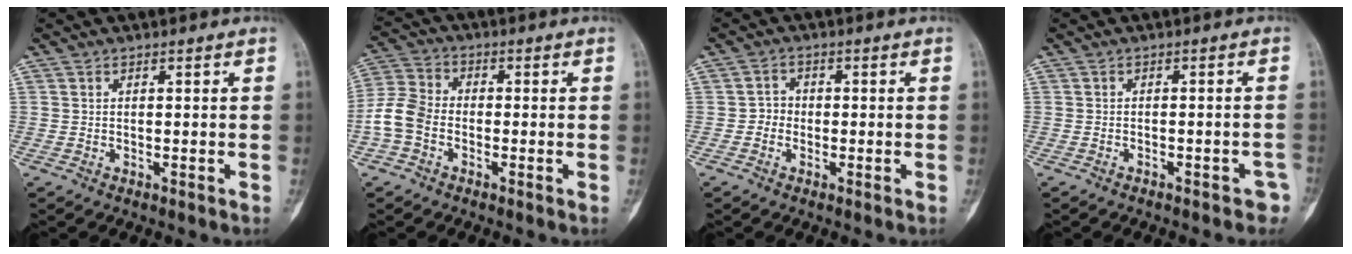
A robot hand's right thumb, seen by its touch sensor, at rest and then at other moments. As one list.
[{"total": 7.2, "force": [-2.3, 5.3, 4.3], "torque": [-0.088, 0.020, -0.056]}, {"total": 2.4, "force": [-0.7, 2.2, 0.7], "torque": [0.009, 0.010, -0.022]}, {"total": 4.2, "force": [-3.2, 1.8, 2.0], "torque": [-0.019, 0.027, -0.032]}]